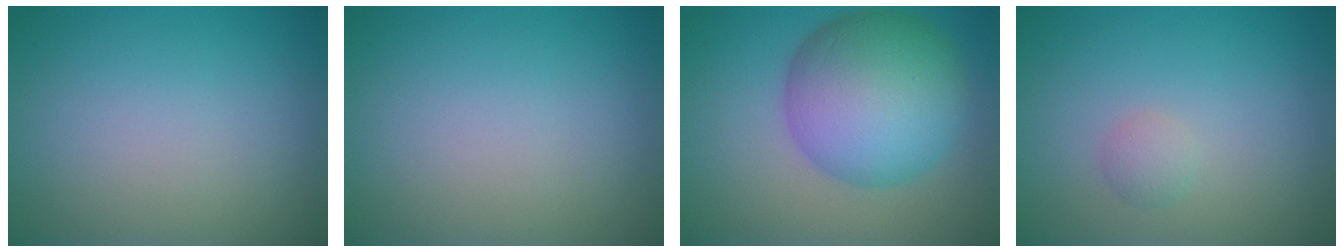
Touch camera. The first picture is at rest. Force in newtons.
{"total": 0.0}
{"total": 10.6, "press": 10.6, "slide": 0.2}
{"total": 1.0, "press": 1.0, "slide": 0.0}